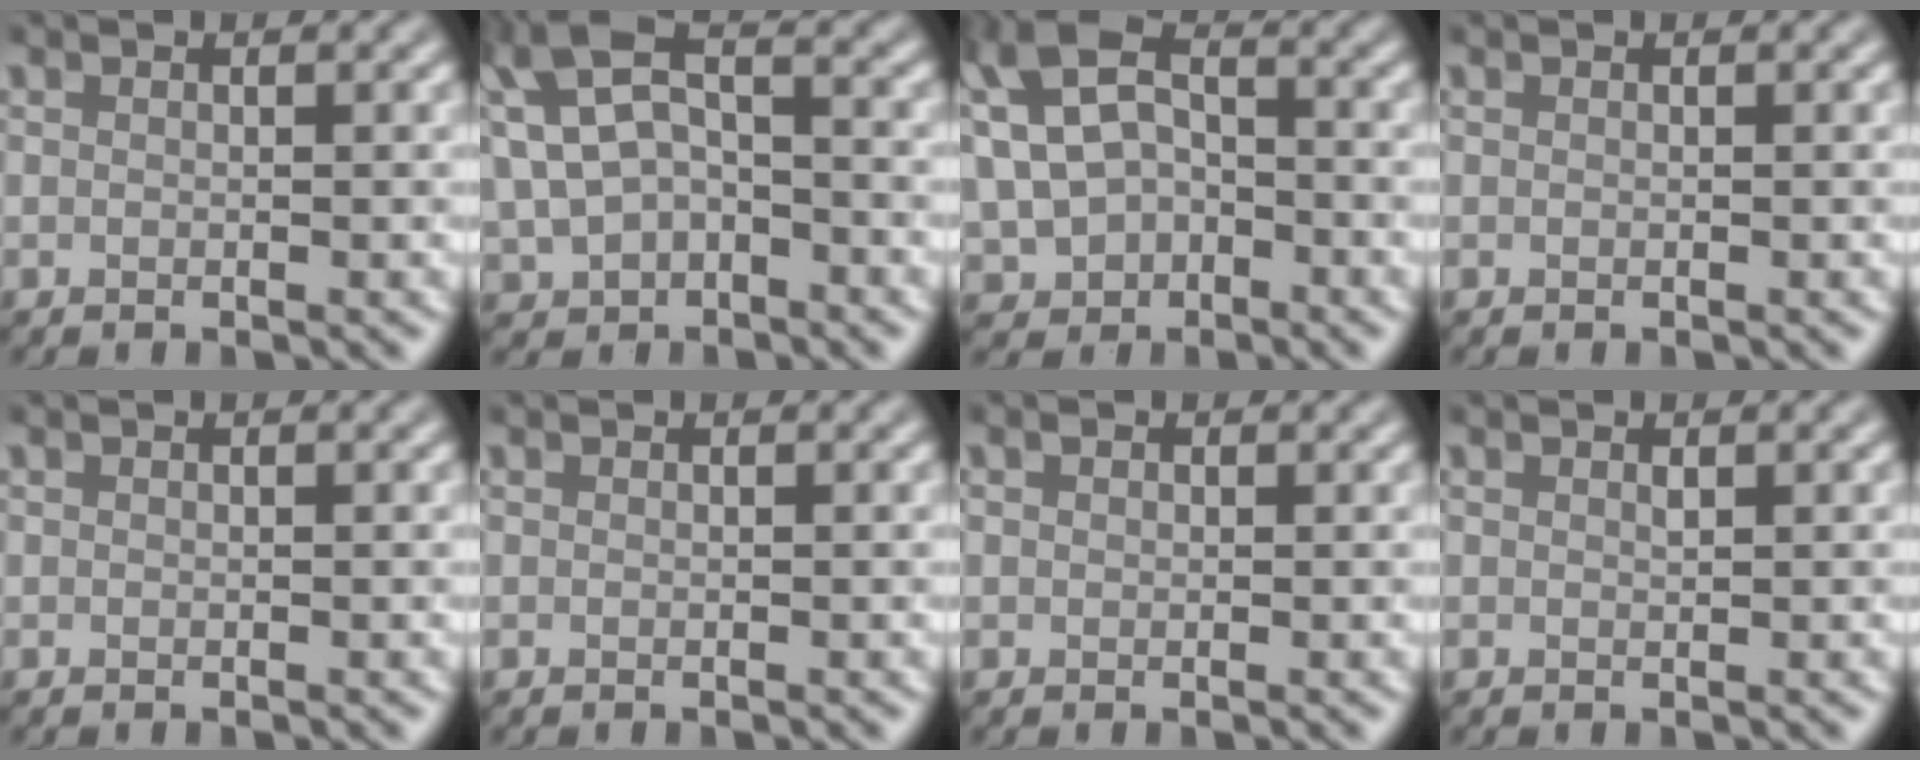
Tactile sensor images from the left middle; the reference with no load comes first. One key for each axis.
{"total": 8.6, "fx": 1.3, "fy": 5.6, "fz": 6.5, "tx": -0.140, "ty": 0.011, "tz": 0.031}
{"total": 7.7, "fx": 0.2, "fy": 5.6, "fz": 5.3, "tx": -0.122, "ty": 0.003, "tz": 0.002}
{"total": 0.0}
{"total": 0.0}
{"total": 0.0}
{"total": 0.7, "fx": 0.4, "fy": 0.6, "fz": 0.3, "tx": -0.005, "ty": -0.001, "tz": 0.002}
{"total": 0.0}